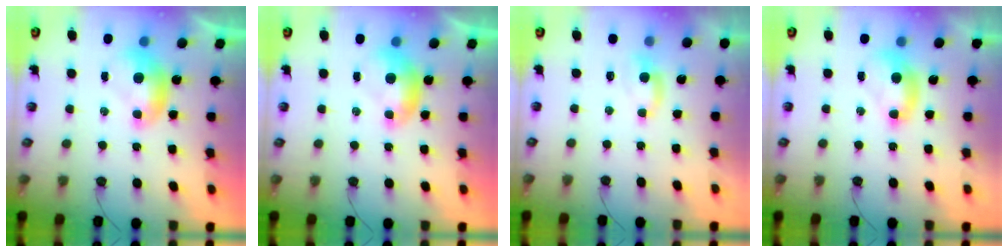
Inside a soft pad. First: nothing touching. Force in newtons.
{"total": 0.0}
{"total": 1.6, "press": 1.5, "slide": 0.4}
{"total": 2.5, "press": 2.3, "slide": 0.9}